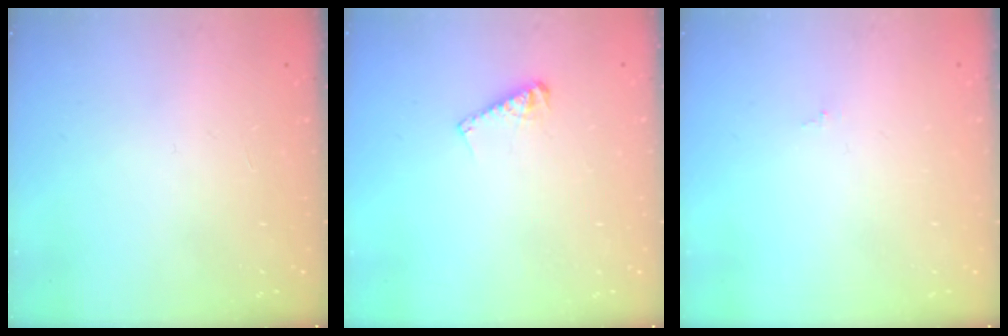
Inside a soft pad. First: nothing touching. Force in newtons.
{"total": 5.7, "press": 5.7, "slide": 0.2}
{"total": 0.0}